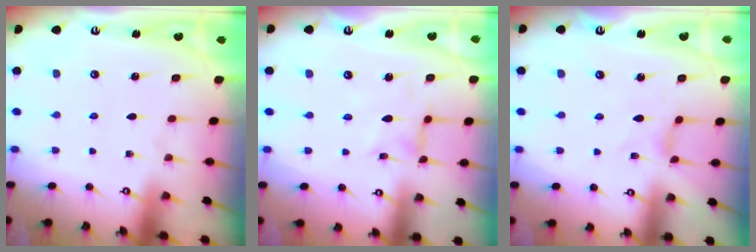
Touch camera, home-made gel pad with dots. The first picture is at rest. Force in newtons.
{"total": 1.2, "press": 1.2, "slide": 0.2}
{"total": 1.3, "press": 1.3, "slide": 0.2}